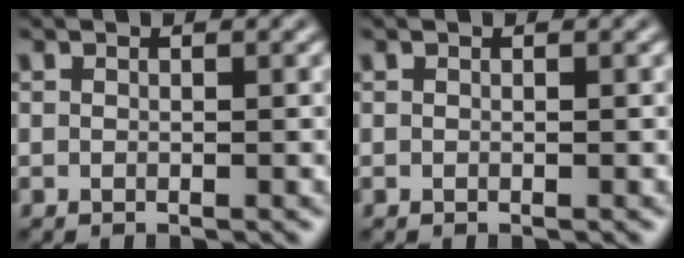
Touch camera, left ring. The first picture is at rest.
{"total": 0.0}